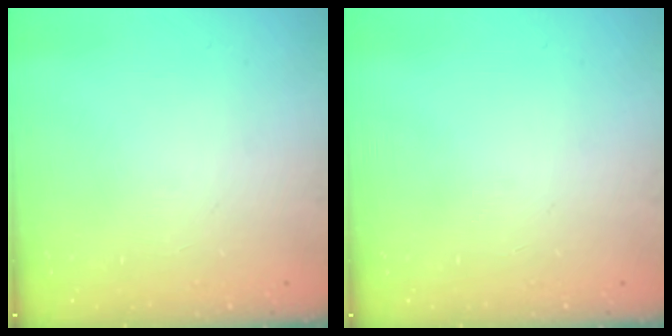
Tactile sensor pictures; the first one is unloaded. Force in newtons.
{"total": 0.0}